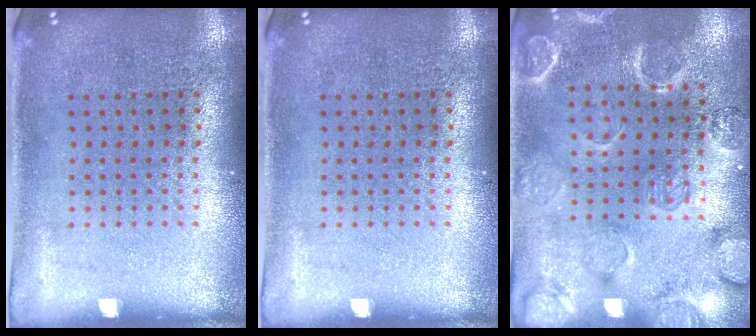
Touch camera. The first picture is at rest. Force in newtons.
{"total": 0.0}
{"total": 2.3, "press": 2.2, "slide": 0.6}